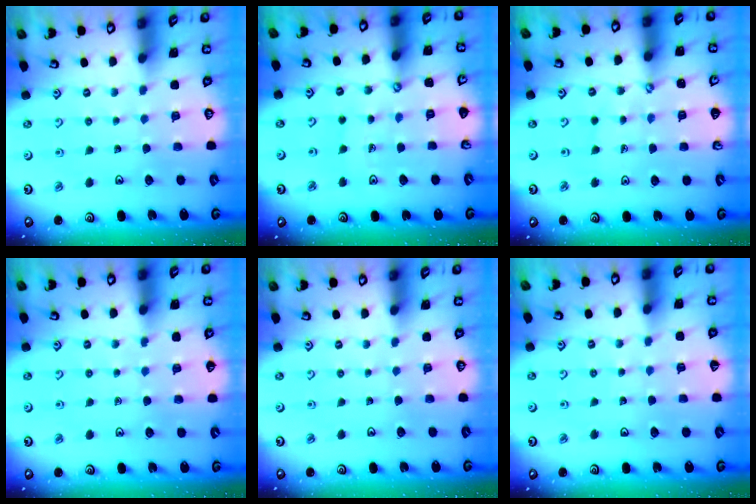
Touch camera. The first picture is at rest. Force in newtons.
{"total": 6.7, "press": 6.7, "slide": 0.4}
{"total": 1.0, "press": 1.0, "slide": 0.2}
{"total": 2.7, "press": 2.7, "slide": 0.4}
{"total": 0.0}
{"total": 2.8, "press": 2.8, "slide": 0.3}